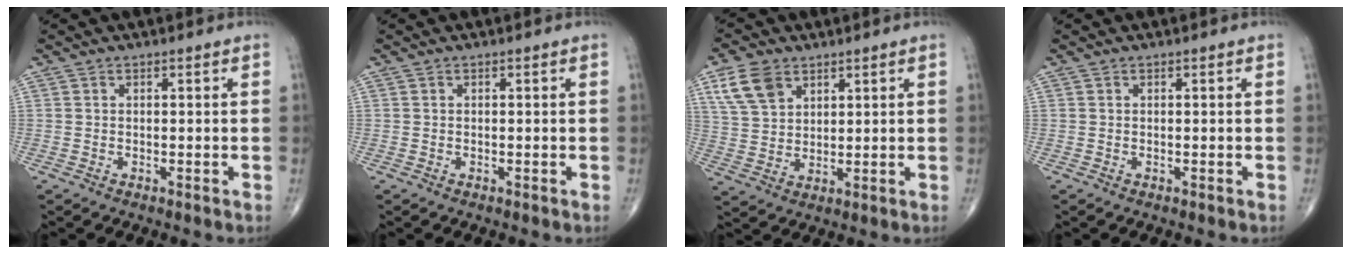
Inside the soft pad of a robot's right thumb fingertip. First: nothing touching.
{"total": 0.0}
{"total": 8.4, "force": [4.4, 5.5, 4.6], "torque": [-0.077, -0.011, 0.092]}
{"total": 0.0}